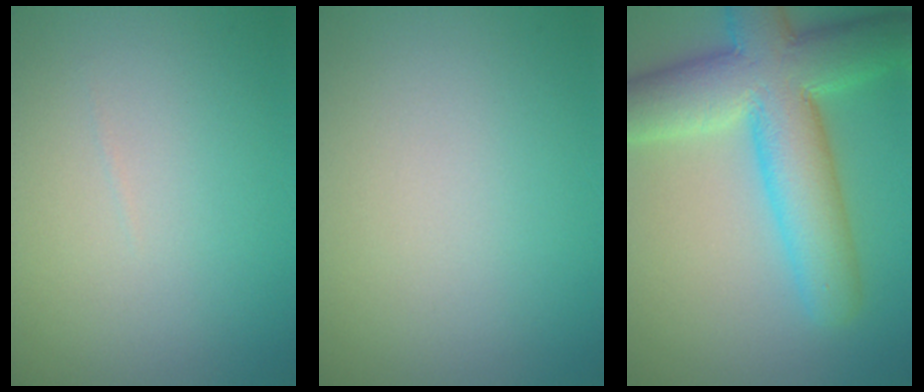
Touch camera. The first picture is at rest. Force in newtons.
{"total": 0.0}
{"total": 10.3, "press": 10.3, "slide": 0.5}